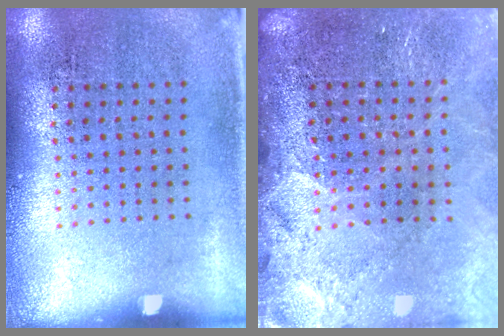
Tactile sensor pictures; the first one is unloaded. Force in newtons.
{"total": 3.4, "press": 3.1, "slide": 1.4}